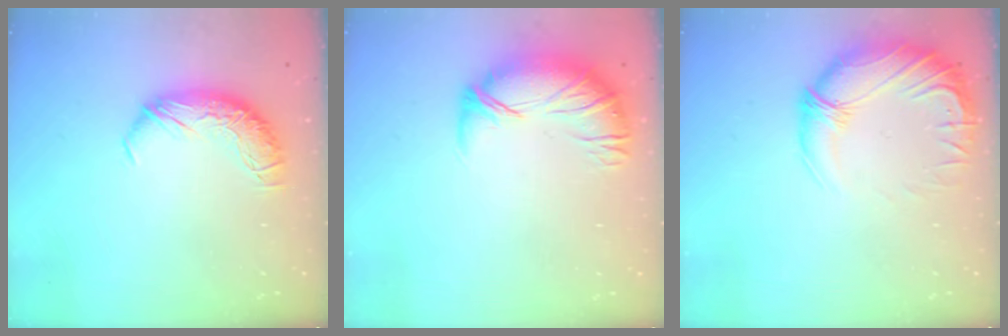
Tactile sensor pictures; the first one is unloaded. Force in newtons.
{"total": 3.2, "press": 2.3, "slide": 2.3}
{"total": 4.1, "press": 1.2, "slide": 3.9}